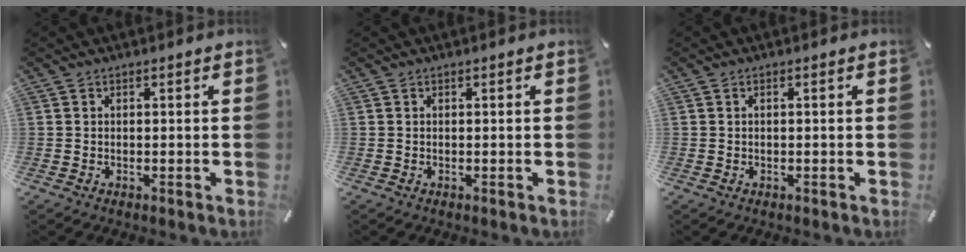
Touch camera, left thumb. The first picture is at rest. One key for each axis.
{"total": 0.0}
{"total": 0.5, "fx": -0.2, "fy": 0.1, "fz": 0.5, "tx": -0.010, "ty": -0.001, "tz": -0.003}